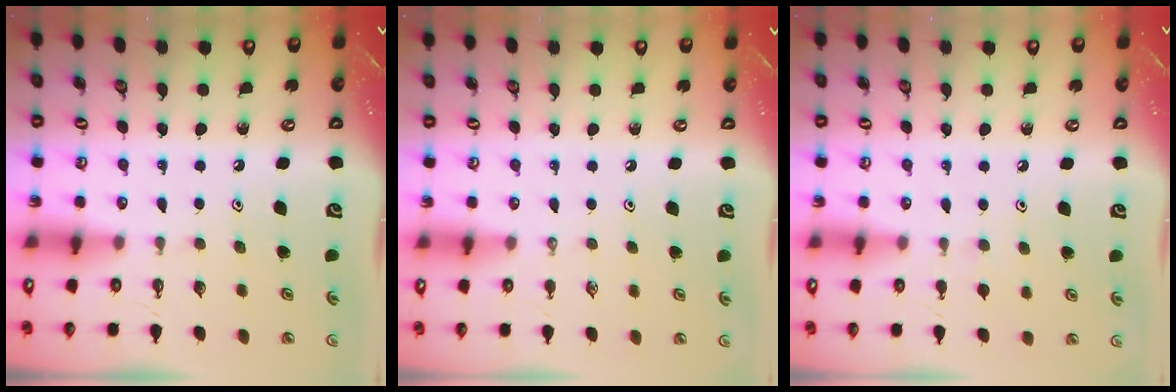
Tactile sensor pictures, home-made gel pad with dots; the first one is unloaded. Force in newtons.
{"total": 0.0}
{"total": 2.5, "press": 2.5, "slide": 0.4}